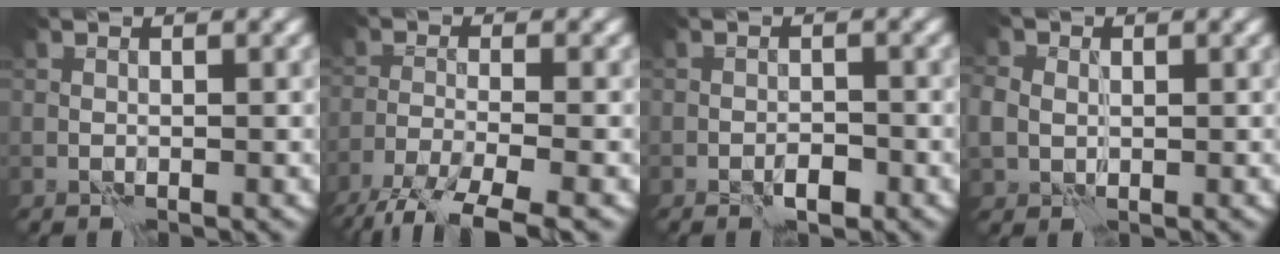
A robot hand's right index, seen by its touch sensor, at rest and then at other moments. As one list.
[{"total": 6.5, "force": [-4.8, 1.2, 4.1], "torque": [-0.074, -0.009, -0.091]}, {"total": 1.5, "force": [-0.9, 0.6, 1.0], "torque": [-0.012, 0.004, -0.014]}, {"total": 2.7, "force": [0.5, 2.3, 1.3], "torque": [-0.030, 0.005, 0.007]}]